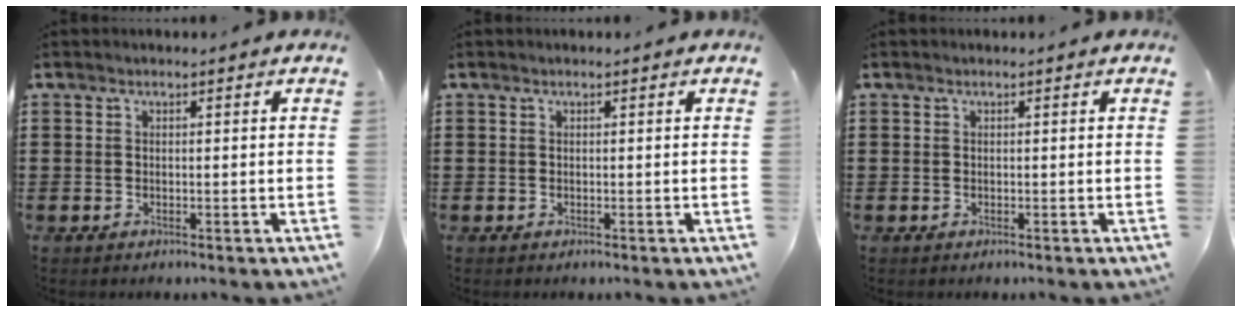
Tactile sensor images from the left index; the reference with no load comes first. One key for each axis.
{"total": 0.0}
{"total": 0.0}